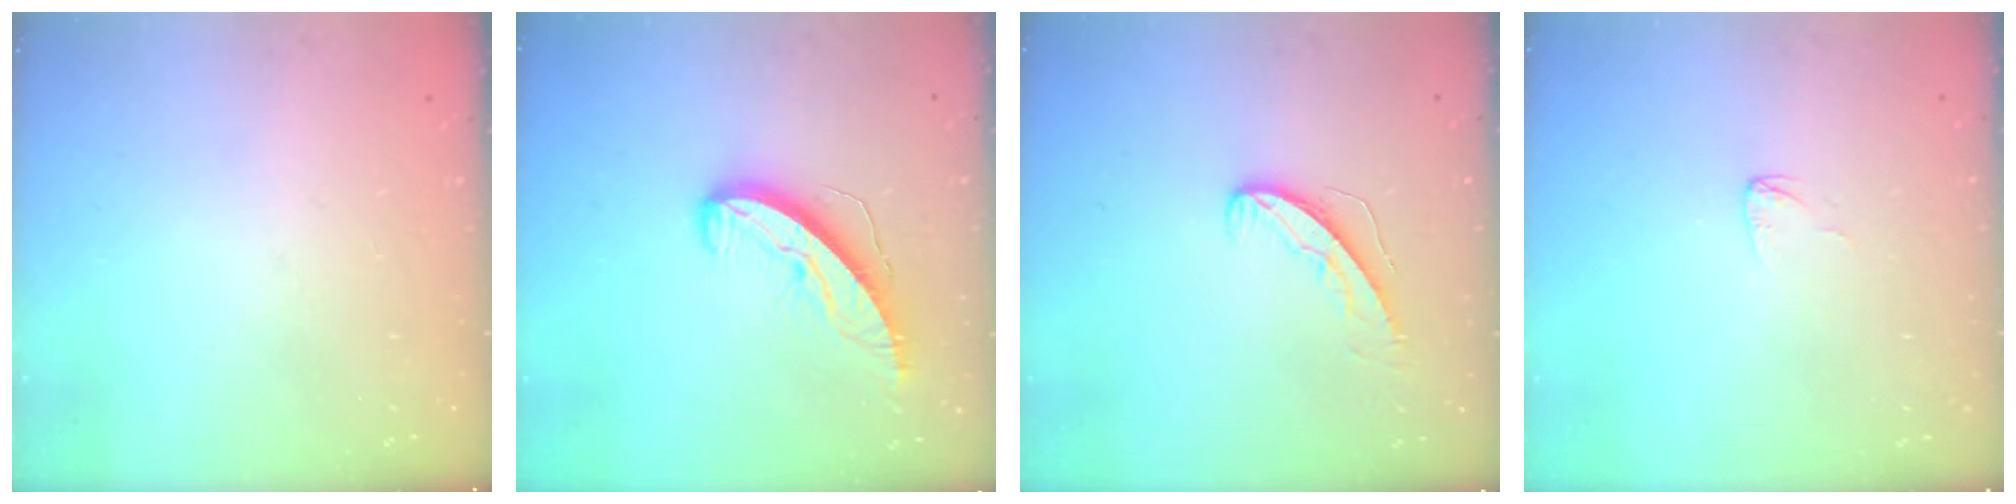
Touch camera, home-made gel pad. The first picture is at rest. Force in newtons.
{"total": 9.5, "press": 9.5, "slide": 0.3}
{"total": 5.7, "press": 5.7, "slide": 0.4}
{"total": 3.3, "press": 3.3, "slide": 0.2}